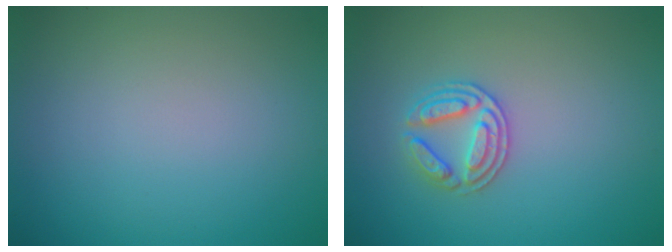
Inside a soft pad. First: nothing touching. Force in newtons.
{"total": 2.8, "press": 2.7, "slide": 0.6}